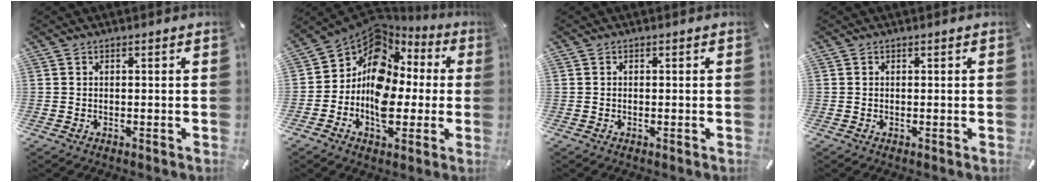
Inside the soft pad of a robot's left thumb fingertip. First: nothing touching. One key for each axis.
{"total": 12.4, "fx": -0.6, "fy": 10.2, "fz": 7.0, "tx": -0.156, "ty": -0.022, "tz": -0.011}
{"total": 0.0}
{"total": 0.0}